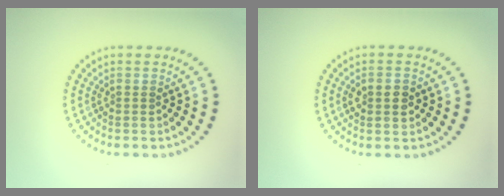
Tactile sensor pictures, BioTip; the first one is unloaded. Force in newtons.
{"total": 2.7, "press": 2.7, "slide": 0.2}